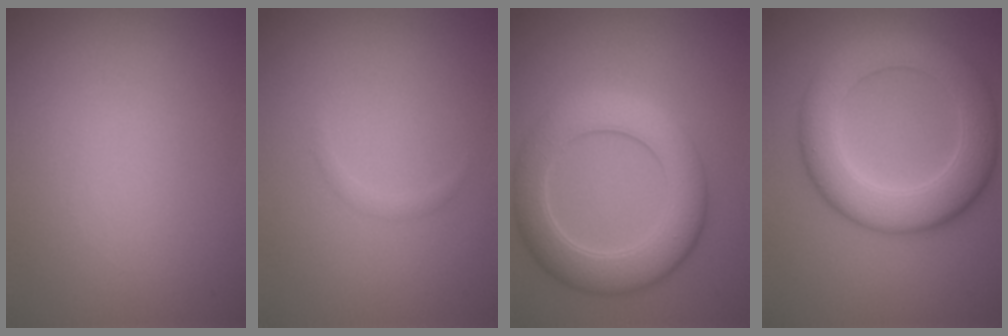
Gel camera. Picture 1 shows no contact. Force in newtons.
{"total": 0.6, "press": 0.6, "slide": 0.0}
{"total": 6.7, "press": 6.7, "slide": 0.3}
{"total": 7.6, "press": 7.6, "slide": 0.2}